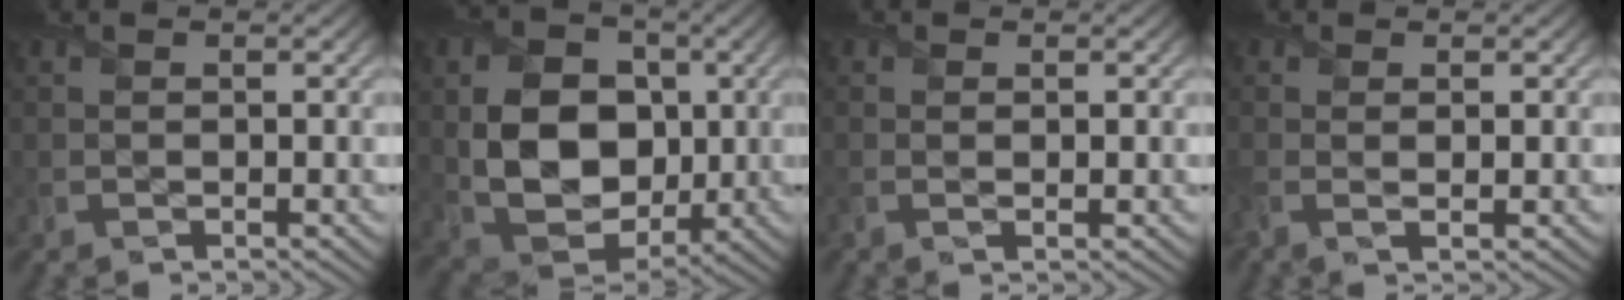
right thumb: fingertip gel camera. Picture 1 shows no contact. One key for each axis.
{"total": 11.7, "fx": 0.3, "fy": 8.7, "fz": 7.8, "tx": -0.158, "ty": -0.012, "tz": 0.005}
{"total": 0.9, "fx": 0.1, "fy": 0.2, "fz": 0.8, "tx": -0.017, "ty": 0.000, "tz": 0.001}
{"total": 2.0, "fx": 0.1, "fy": 0.4, "fz": 2.0, "tx": -0.043, "ty": 0.000, "tz": -0.002}